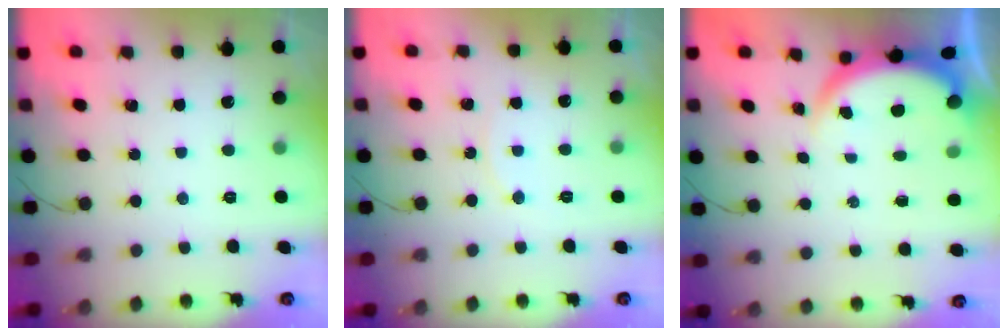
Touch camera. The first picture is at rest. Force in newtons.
{"total": 3.8, "press": 3.8, "slide": 0.5}
{"total": 3.8, "press": 3.8, "slide": 0.1}